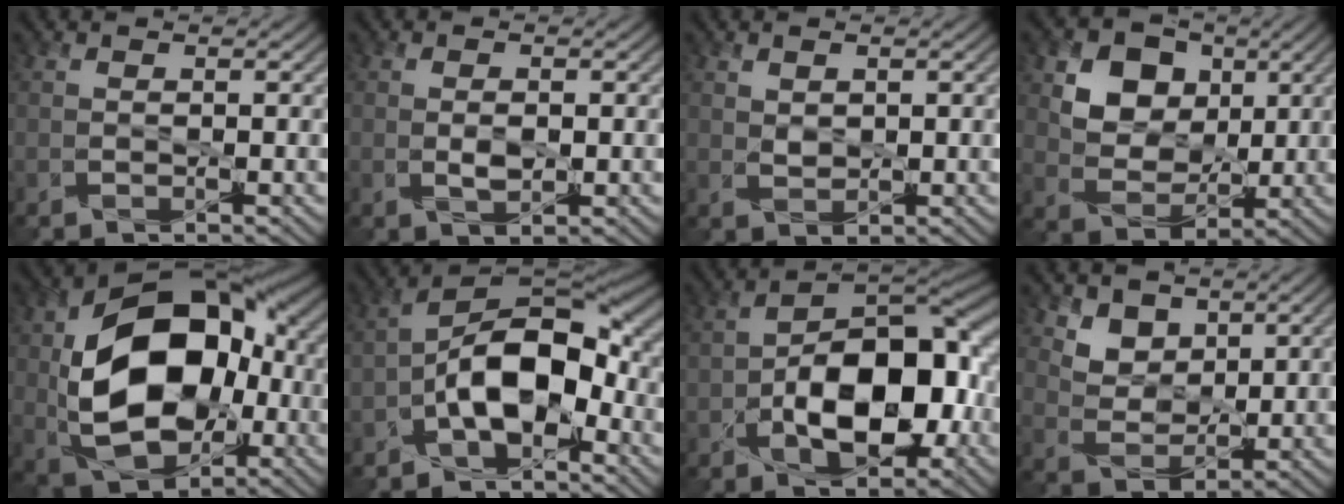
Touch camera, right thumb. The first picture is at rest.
{"total": 1.9, "force": [-0.1, 0.8, 1.7], "torque": [-0.038, -0.001, 0.000]}
{"total": 1.5, "force": [1.0, 0.8, 0.8], "torque": [-0.029, 0.001, 0.015]}
{"total": 9.1, "force": [3.2, 6.8, 5.0], "torque": [-0.103, 0.002, 0.056]}
{"total": 16.5, "force": [-0.2, 10.8, 12.6], "torque": [-0.215, -0.011, 0.008]}
{"total": 11.2, "force": [-3.7, 5.5, 9.0], "torque": [-0.145, 0.013, -0.076]}
{"total": 12.6, "force": [-3.2, 6.4, 10.3], "torque": [-0.147, -0.004, -0.055]}
{"total": 5.4, "force": [3.4, 3.6, 2.3], "torque": [-0.065, -0.028, 0.070]}